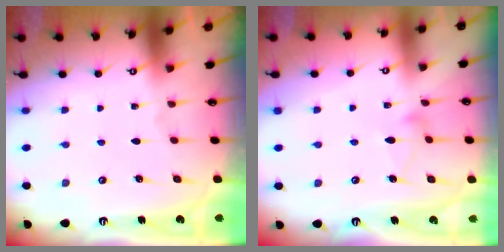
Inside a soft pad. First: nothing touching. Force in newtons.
{"total": 6.9, "press": 6.9, "slide": 0.4}